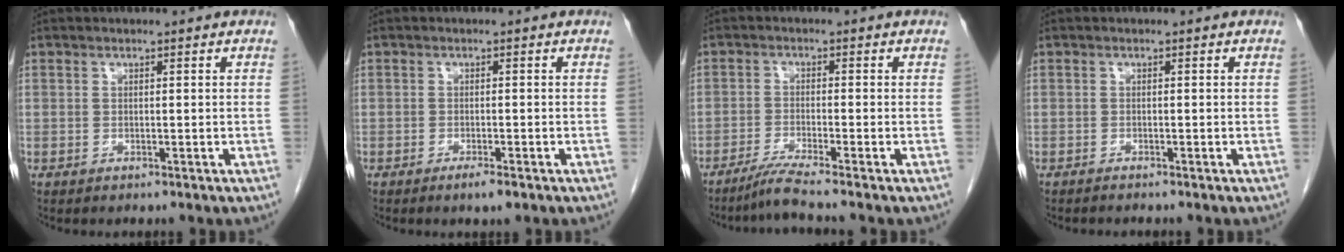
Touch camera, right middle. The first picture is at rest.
{"total": 1.9, "force": [-1.2, 0.1, 1.4], "torque": [-0.026, -0.004, -0.019]}
{"total": 3.7, "force": [-3.1, -1.5, 1.4], "torque": [-0.033, -0.017, -0.064]}
{"total": 0.7, "force": [-0.6, -0.1, 0.1], "torque": [-0.003, -0.001, -0.010]}